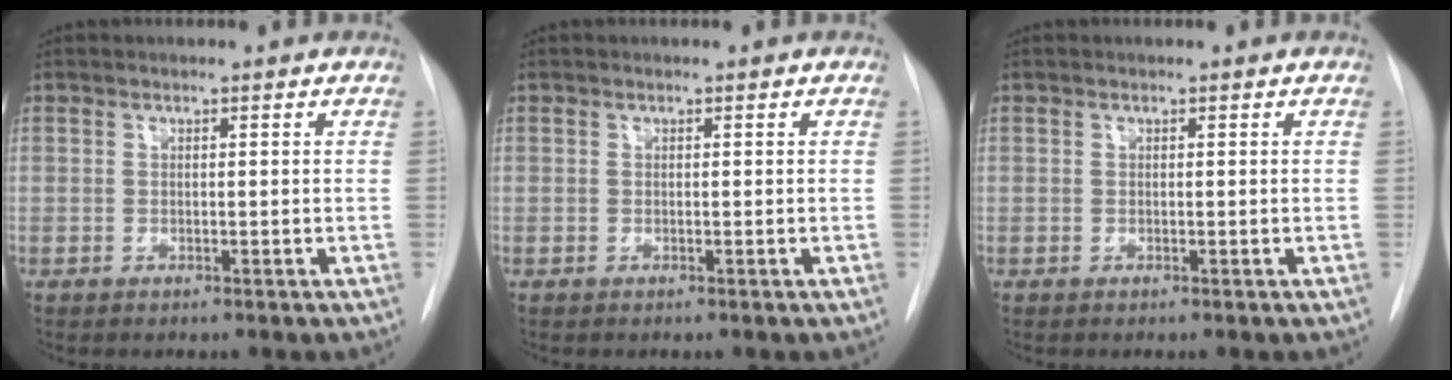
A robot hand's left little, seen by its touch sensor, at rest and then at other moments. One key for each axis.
{"total": 0.0}
{"total": 0.0}